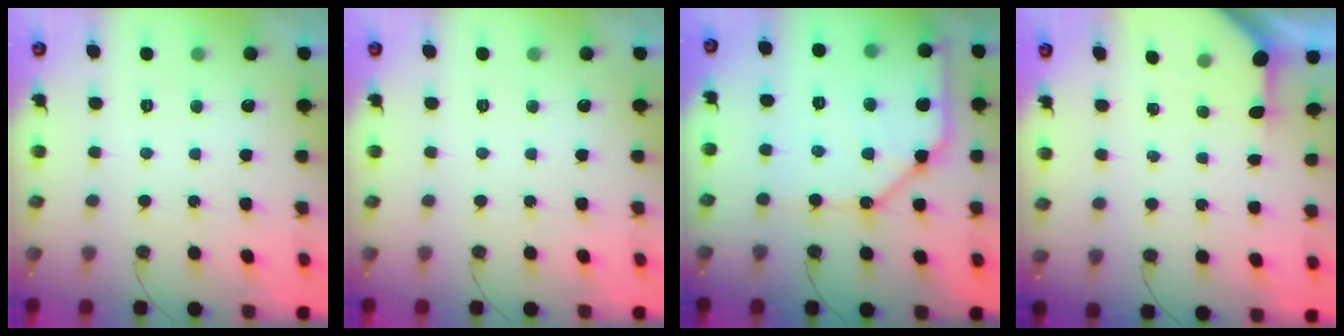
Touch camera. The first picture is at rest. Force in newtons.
{"total": 0.0}
{"total": 17.0, "press": 16.9, "slide": 2.0}
{"total": 3.0, "press": 3.0, "slide": 0.3}